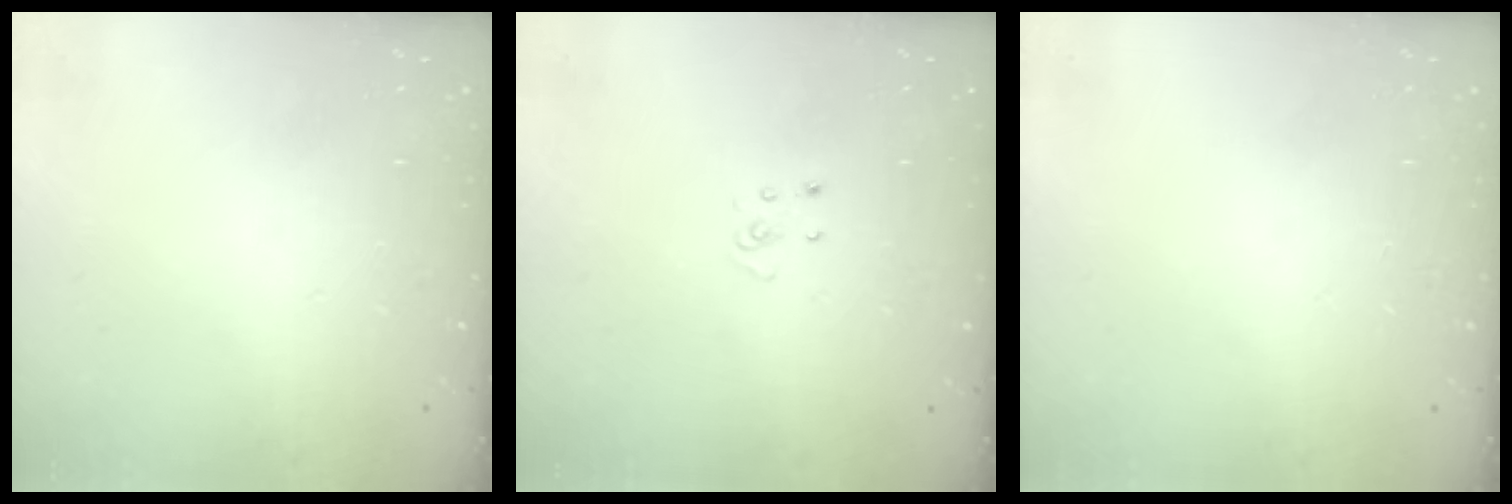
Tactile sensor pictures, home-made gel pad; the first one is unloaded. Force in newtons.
{"total": 2.5, "press": 2.5, "slide": 0.3}
{"total": 0.0}